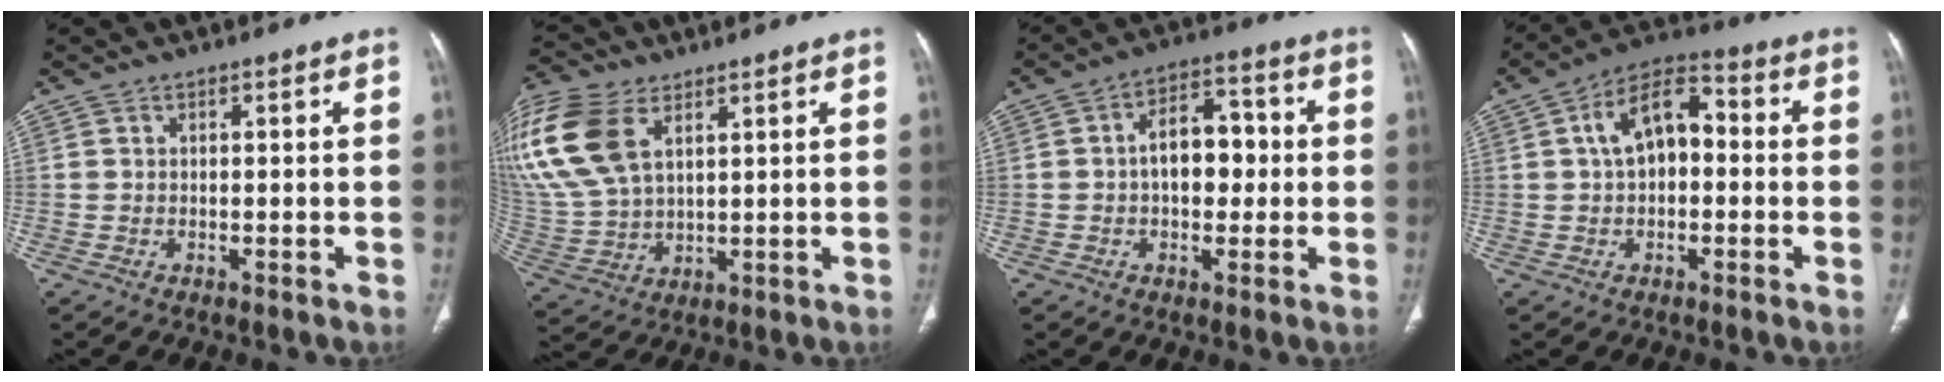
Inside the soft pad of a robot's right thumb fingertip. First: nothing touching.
{"total": 20.5, "force": [9.0, 12.1, 13.9], "torque": [-0.337, -0.003, 0.181]}
{"total": 9.7, "force": [0.0, 6.2, 7.5], "torque": [-0.085, 0.028, -0.007]}
{"total": 11.1, "force": [0.9, 6.7, 8.8], "torque": [-0.128, 0.035, 0.001]}